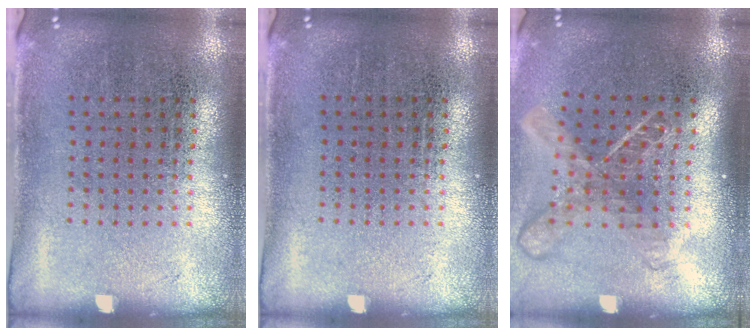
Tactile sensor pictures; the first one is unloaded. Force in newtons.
{"total": 0.0}
{"total": 1.8, "press": 1.4, "slide": 1.1}